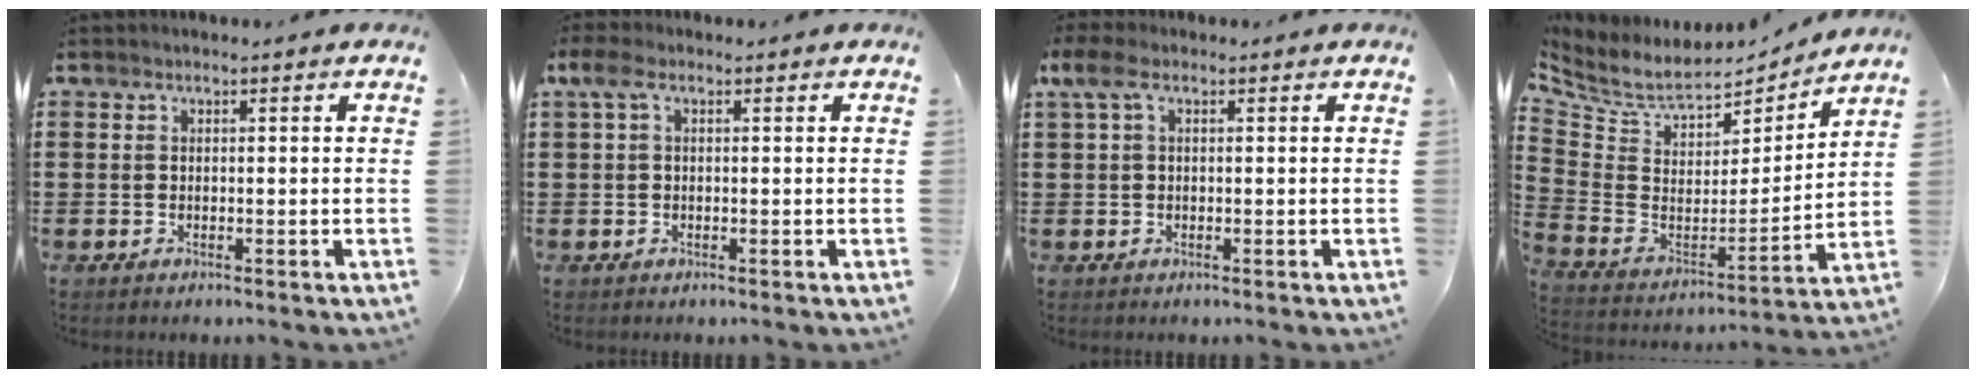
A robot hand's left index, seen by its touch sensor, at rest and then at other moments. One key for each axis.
{"total": 2.4, "fx": -0.1, "fy": 1.2, "fz": 2.1, "tx": -0.053, "ty": 0.003, "tz": -0.007}
{"total": 3.0, "fx": 0.3, "fy": 1.5, "fz": 2.7, "tx": -0.070, "ty": 0.003, "tz": -0.003}
{"total": 7.3, "fx": 6.0, "fy": 3.1, "fz": 2.8, "tx": -0.090, "ty": -0.043, "tz": 0.105}